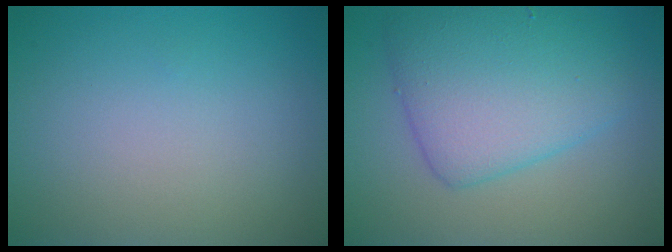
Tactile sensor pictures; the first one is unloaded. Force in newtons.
{"total": 6.7, "press": 6.7, "slide": 0.1}